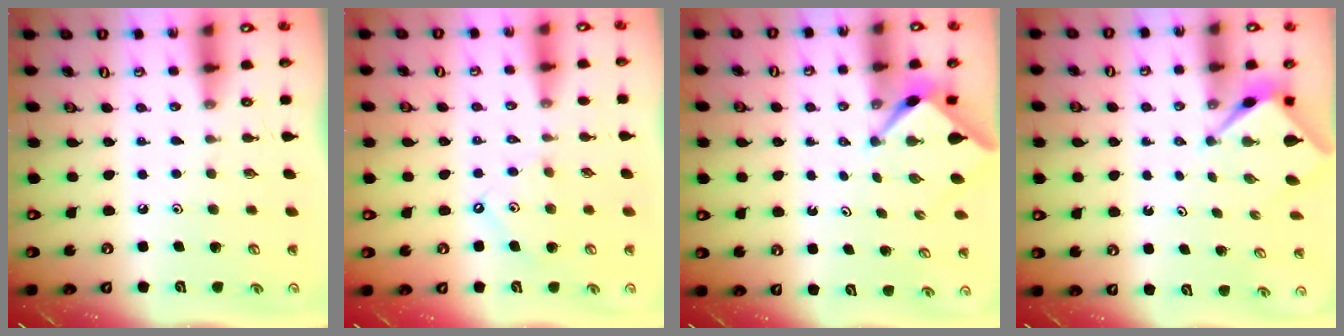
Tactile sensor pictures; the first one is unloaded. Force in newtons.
{"total": 6.4, "press": 6.3, "slide": 0.8}
{"total": 2.5, "press": 2.5, "slide": 0.3}
{"total": 2.7, "press": 2.7, "slide": 0.1}